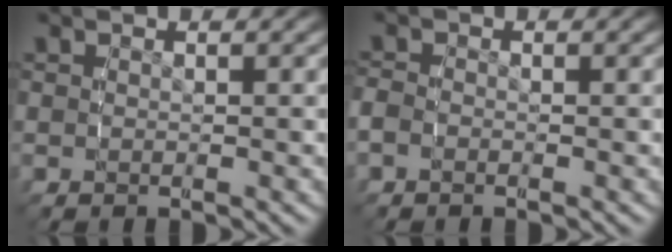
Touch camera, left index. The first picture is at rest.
{"total": 1.5, "force": [-0.7, 1.2, 0.6], "torque": [-0.021, 0.001, -0.018]}